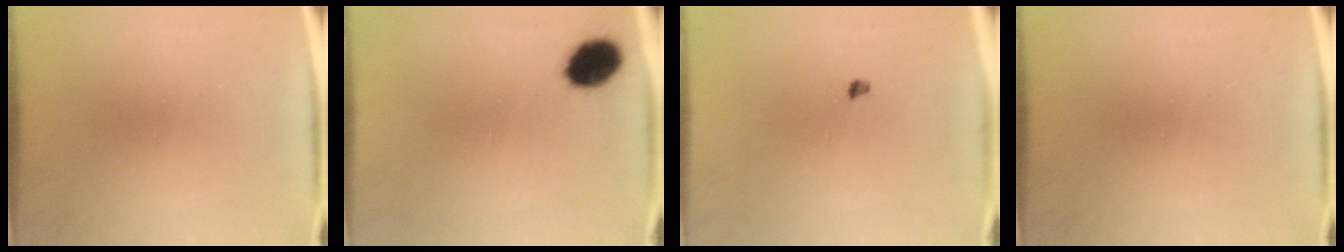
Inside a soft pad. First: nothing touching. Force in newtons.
{"total": 8.0}
{"total": 1.1}
{"total": 0.0}